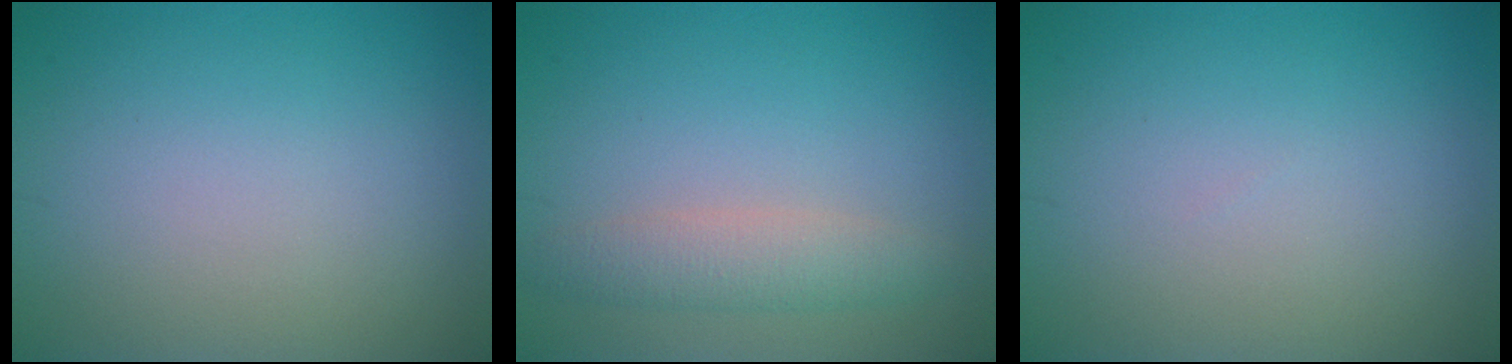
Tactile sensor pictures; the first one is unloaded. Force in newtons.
{"total": 2.8, "press": 2.8, "slide": 0.0}
{"total": 0.0}